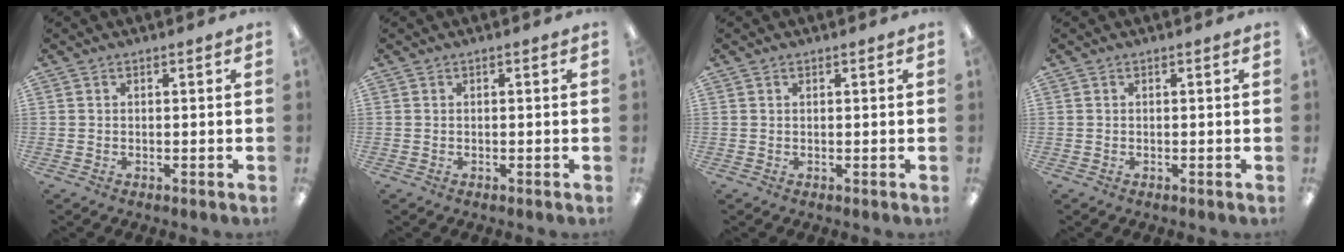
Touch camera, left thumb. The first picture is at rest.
{"total": 0.0}
{"total": 0.5, "force": [0.4, 0.2, 0.3], "torque": [-0.006, 0.002, 0.007]}
{"total": 0.0}